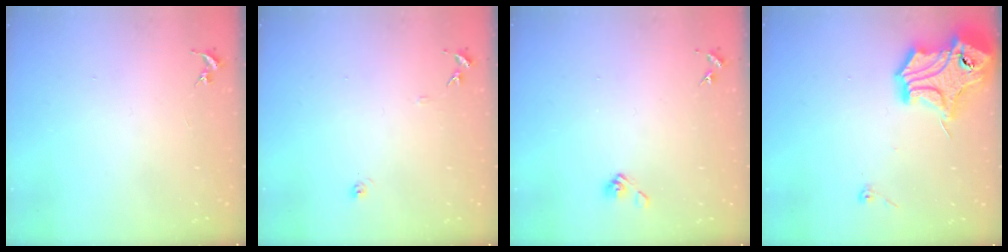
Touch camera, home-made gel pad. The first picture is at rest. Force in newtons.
{"total": 6.5, "press": 6.5, "slide": 0.6}
{"total": 5.2, "press": 4.6, "slide": 2.4}
{"total": 17.4, "press": 17.3, "slide": 2.1}